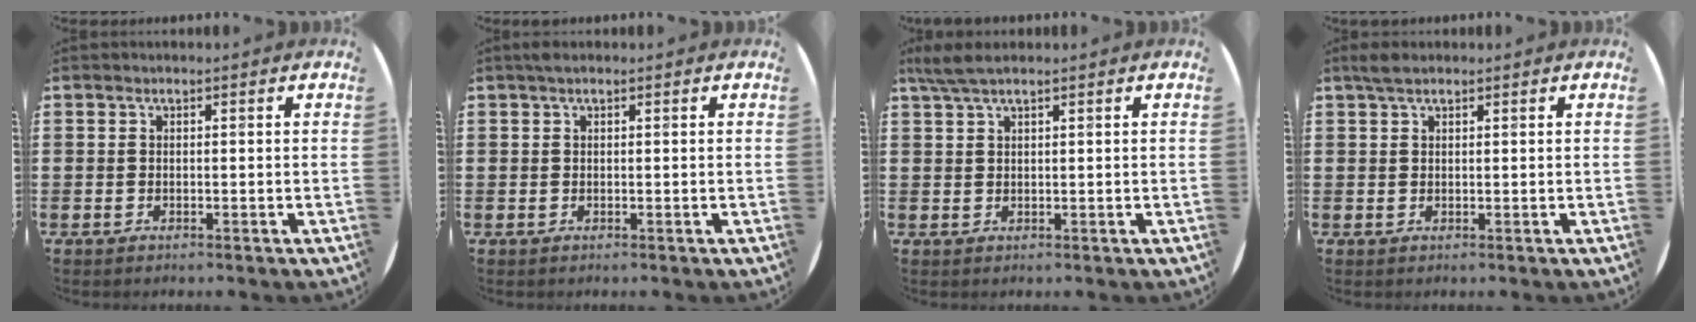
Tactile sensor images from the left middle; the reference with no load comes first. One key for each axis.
{"total": 0.6, "fx": 0.4, "fy": 0.1, "fz": 0.4, "tx": -0.009, "ty": 0.002, "tz": 0.008}
{"total": 2.8, "fx": 2.1, "fy": 0.3, "fz": 1.9, "tx": -0.041, "ty": 0.004, "tz": 0.037}
{"total": 1.9, "fx": 1.4, "fy": 0.6, "fz": 1.1, "tx": -0.024, "ty": 0.005, "tz": 0.026}